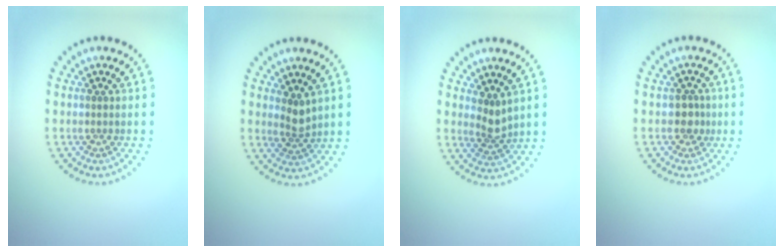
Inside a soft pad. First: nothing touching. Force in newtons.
{"total": 1.9, "press": 1.4, "slide": 1.3}
{"total": 2.0, "press": 1.4, "slide": 1.4}
{"total": 1.6, "press": 1.4, "slide": 0.8}